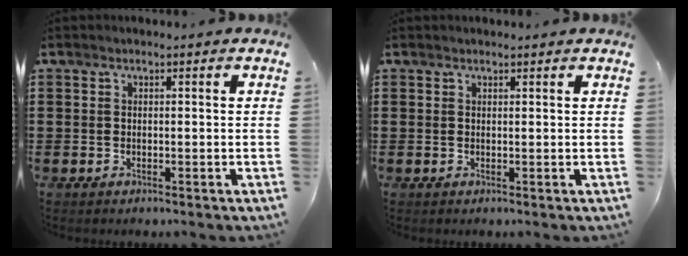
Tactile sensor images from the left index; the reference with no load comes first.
{"total": 0.6, "force": [0.6, 0.1, 0.2], "torque": [-0.005, 0.001, 0.012]}